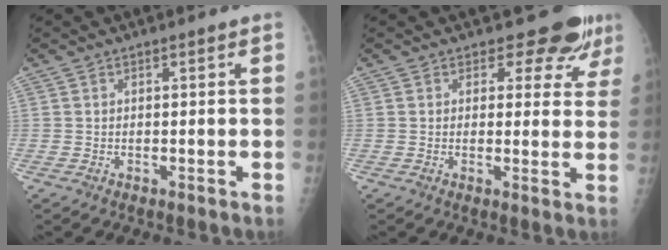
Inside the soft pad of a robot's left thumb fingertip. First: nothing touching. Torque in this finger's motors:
{"motor_torque": [0.04, 0.11, 0.05, 0.08, 0.04]}